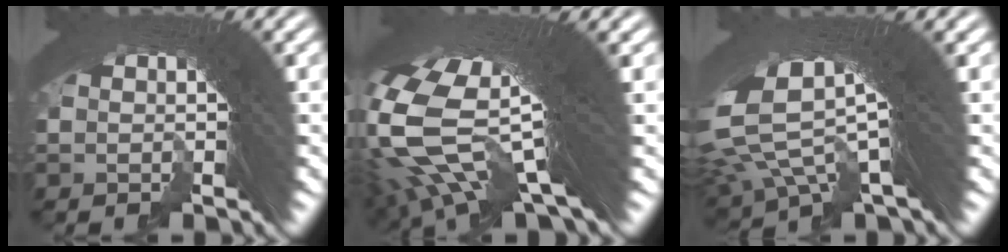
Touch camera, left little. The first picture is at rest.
{"total": 16.5, "force": [4.6, 8.2, 13.5], "torque": [-0.259, -0.008, 0.081]}
{"total": 10.2, "force": [4.1, 4.4, 8.3], "torque": [-0.157, 0.025, 0.059]}